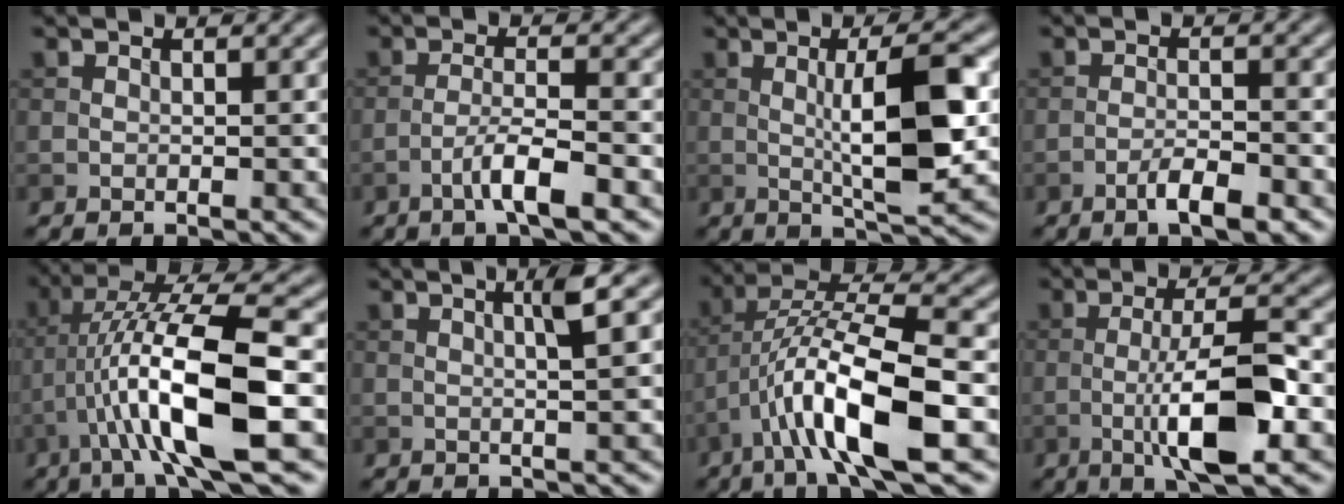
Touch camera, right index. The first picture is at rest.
{"total": 4.0, "force": [-2.1, 0.5, 3.4], "torque": [-0.062, 0.010, -0.046]}
{"total": 7.8, "force": [0.2, 1.6, 7.6], "torque": [-0.118, 0.002, 0.005]}
{"total": 3.4, "force": [-2.1, 0.6, 2.6], "torque": [-0.047, 0.005, -0.040]}
{"total": 12.0, "force": [-3.2, 2.7, 11.3], "torque": [-0.211, 0.018, -0.054]}
{"total": 3.0, "force": [0.9, 0.3, 2.9], "torque": [-0.042, 0.011, 0.013]}
{"total": 11.3, "force": [-4.3, 2.9, 10.1], "torque": [-0.188, 0.014, -0.078]}
{"total": 8.4, "force": [-2.0, 1.9, 7.9], "torque": [-0.132, 0.007, -0.038]}